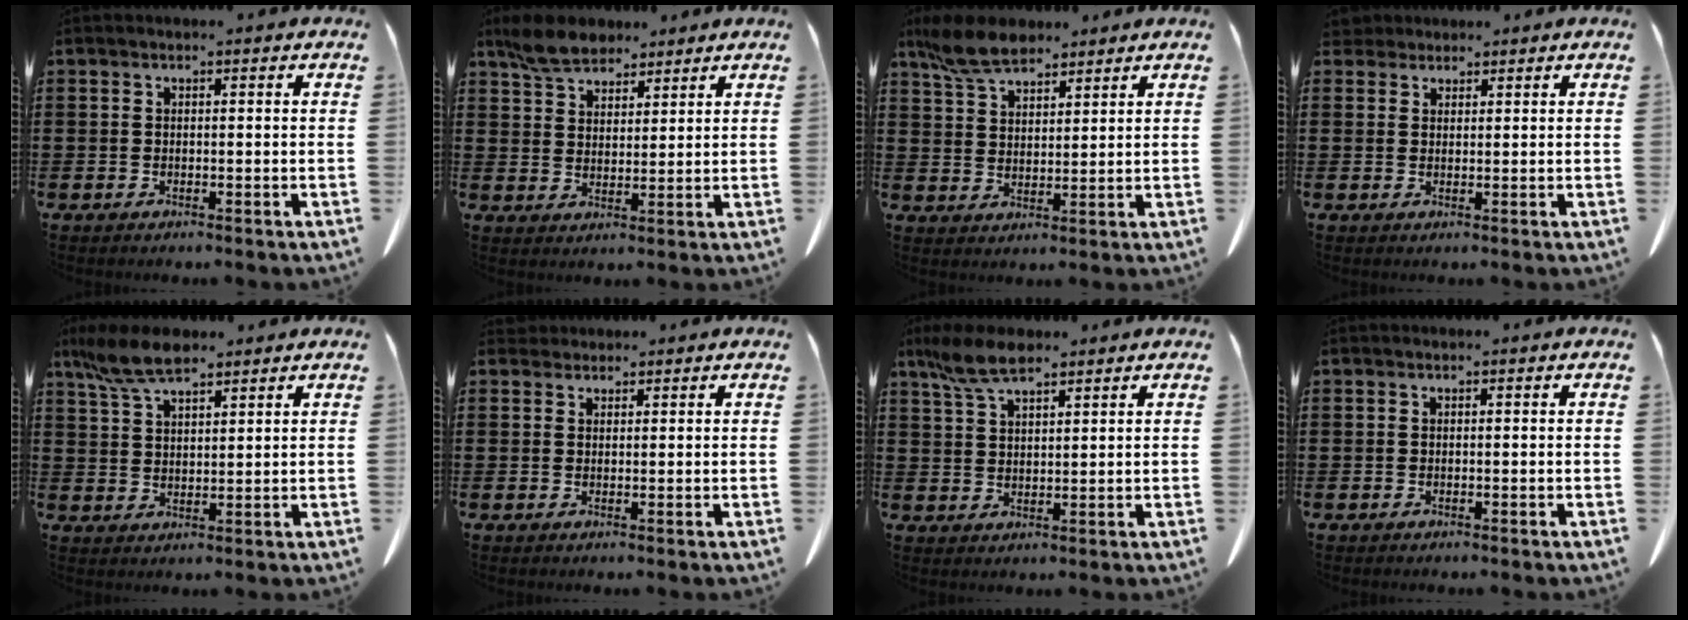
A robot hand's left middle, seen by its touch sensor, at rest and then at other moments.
{"total": 5.8, "force": [4.9, 2.6, 1.8], "torque": [-0.053, -0.002, 0.093]}
{"total": 6.8, "force": [5.5, 2.6, 3.0], "torque": [-0.079, -0.004, 0.106]}
{"total": 2.4, "force": [2.1, 1.0, 0.4], "torque": [-0.016, 0.003, 0.043]}
{"total": 7.1, "force": [5.3, 2.2, 4.2], "torque": [-0.102, -0.006, 0.099]}
{"total": 1.7, "force": [1.5, 0.6, 0.1], "torque": [-0.008, 0.002, 0.032]}
{"total": 6.5, "force": [4.5, 2.1, 4.2], "torque": [-0.099, -0.004, 0.083]}
{"total": 0.0}